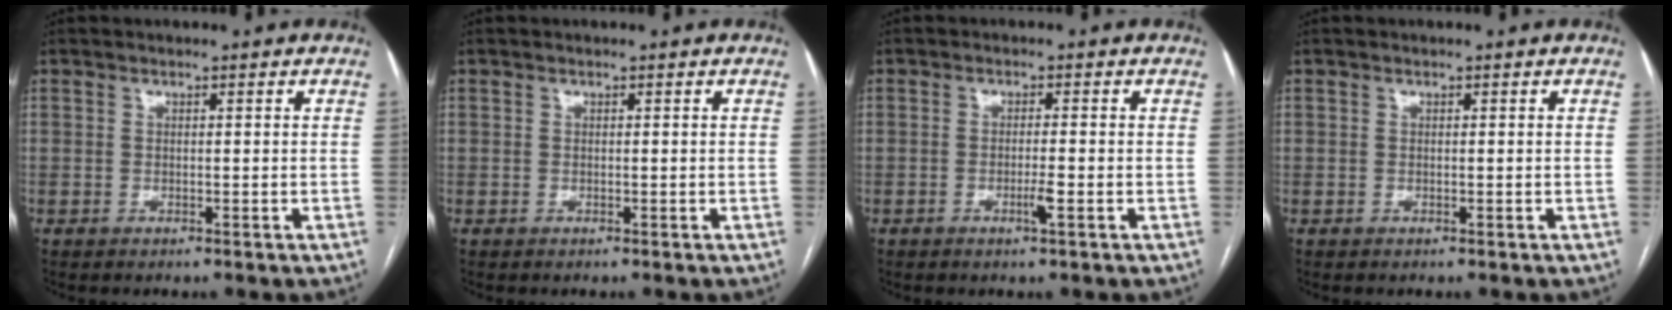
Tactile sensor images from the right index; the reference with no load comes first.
{"total": 0.0}
{"total": 2.2, "force": [-0.8, -0.1, 2.1], "torque": [-0.039, -0.003, -0.015]}
{"total": 0.0}